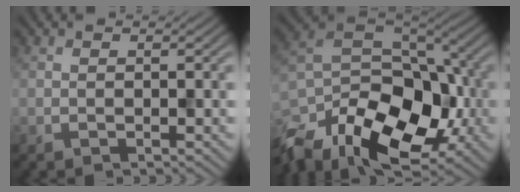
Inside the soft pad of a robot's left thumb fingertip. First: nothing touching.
{"total": 16.0, "force": [-8.1, 10.1, 9.3], "torque": [-0.222, -0.038, -0.139]}